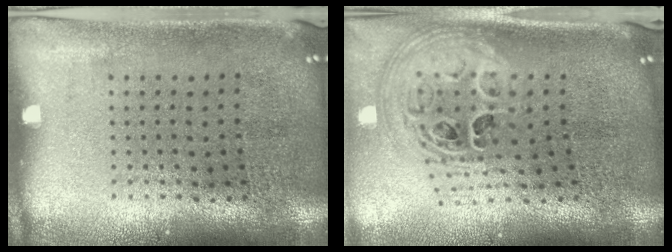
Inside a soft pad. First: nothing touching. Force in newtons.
{"total": 2.8, "press": 2.0, "slide": 2.0}